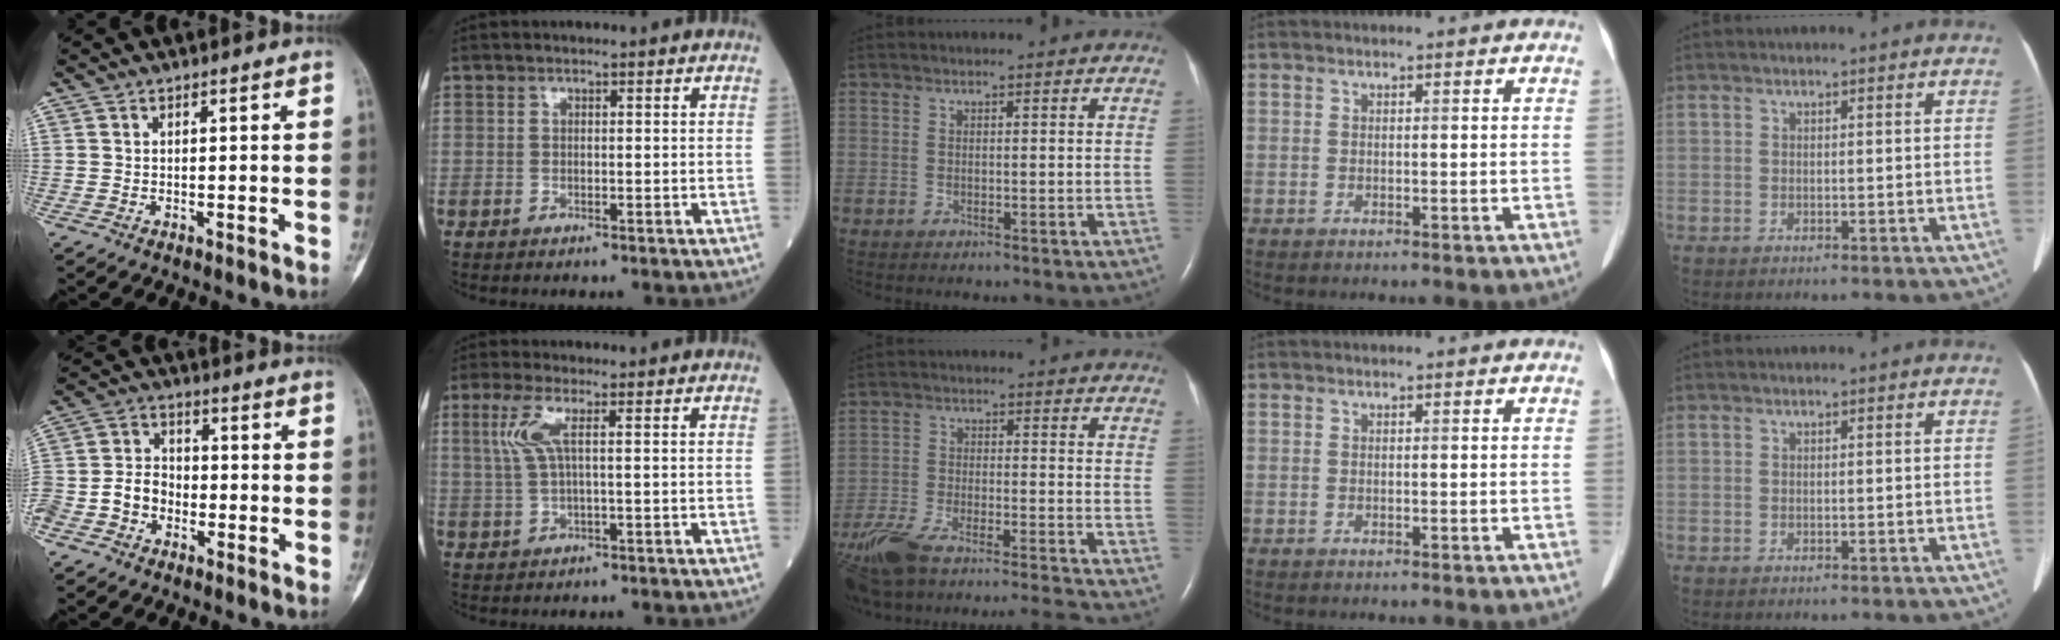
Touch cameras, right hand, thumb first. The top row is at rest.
{"thumb": {"total": 10.5, "force": [-4.3, 8.2, 5.0], "torque": [-0.096, 0.038, -0.085]}, "index": {"total": 4.1, "force": [1.2, 0.4, 3.9], "torque": [-0.097, 0.012, 0.028]}, "middle": {"total": 18.3, "force": [-16.2, 0.3, 8.5], "torque": [-0.189, -0.017, -0.271]}}